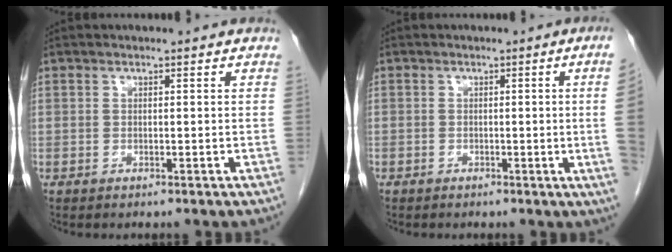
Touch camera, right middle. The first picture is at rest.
{"total": 5.2, "force": [-0.5, -2.0, 4.8], "torque": [-0.047, -0.009, -0.007]}